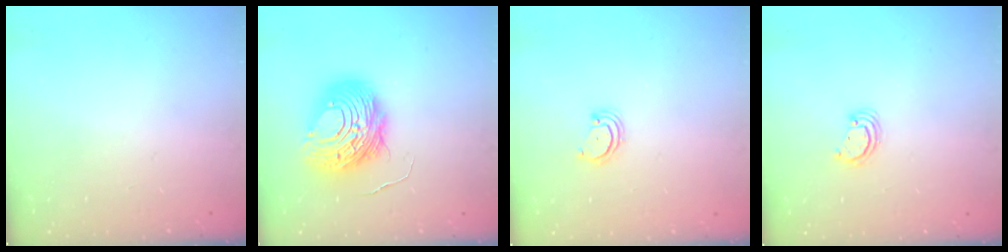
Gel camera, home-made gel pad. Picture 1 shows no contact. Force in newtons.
{"total": 13.2, "press": 13.2, "slide": 1.3}
{"total": 2.5, "press": 2.5, "slide": 0.3}
{"total": 2.5, "press": 2.5, "slide": 0.2}